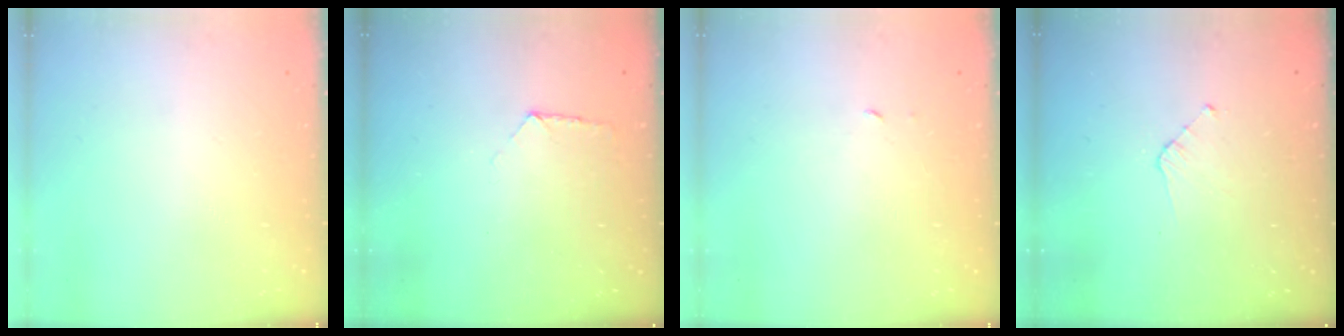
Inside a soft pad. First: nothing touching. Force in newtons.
{"total": 6.0, "press": 6.0, "slide": 0.5}
{"total": 1.9, "press": 1.9, "slide": 0.1}
{"total": 3.5, "press": 3.5, "slide": 0.3}